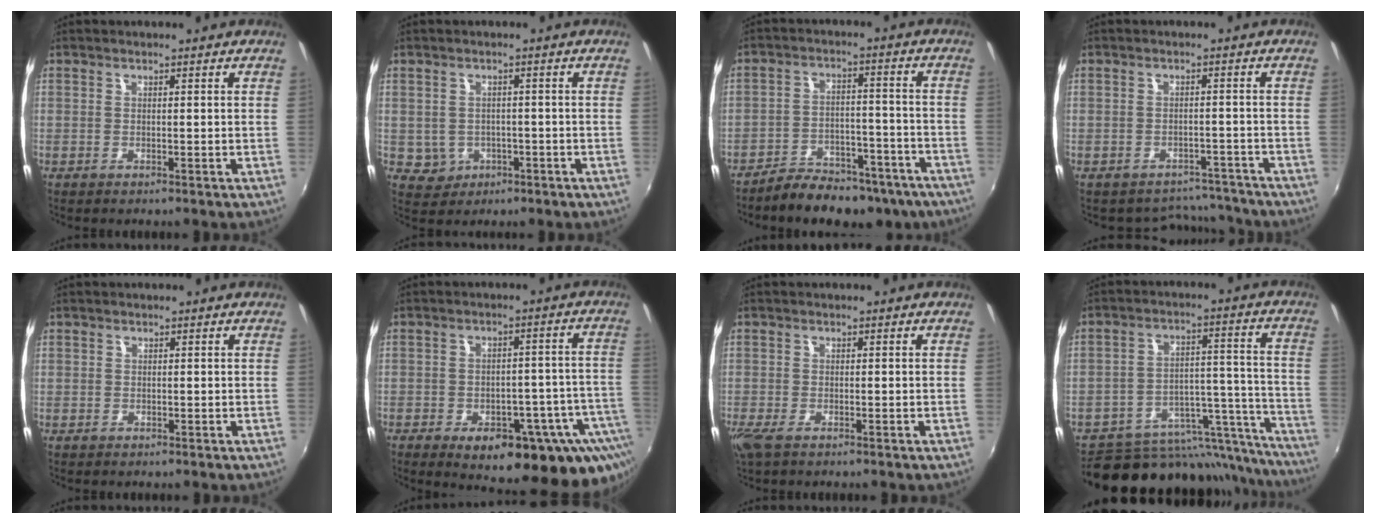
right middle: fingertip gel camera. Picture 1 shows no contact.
{"total": 4.8, "force": [-1.1, 4.5, 1.2], "torque": [-0.038, 0.007, 0.000]}
{"total": 16.2, "force": [-13.2, 6.7, 6.5], "torque": [-0.116, 0.016, -0.165]}
{"total": 7.1, "force": [-6.4, 3.1, 0.3], "torque": [-0.005, 0.020, -0.076]}
{"total": 1.1, "force": [0.0, 1.1, -0.1], "torque": [0.003, 0.006, 0.002]}
{"total": 22.9, "force": [-15.1, 9.6, 14.3], "torque": [-0.169, -0.010, -0.173]}
{"total": 2.5, "force": [-1.4, 0.6, 2.0], "torque": [-0.040, -0.011, -0.027]}
{"total": 22.2, "force": [-18.9, 9.4, 7.0], "torque": [-0.097, 0.046, -0.241]}